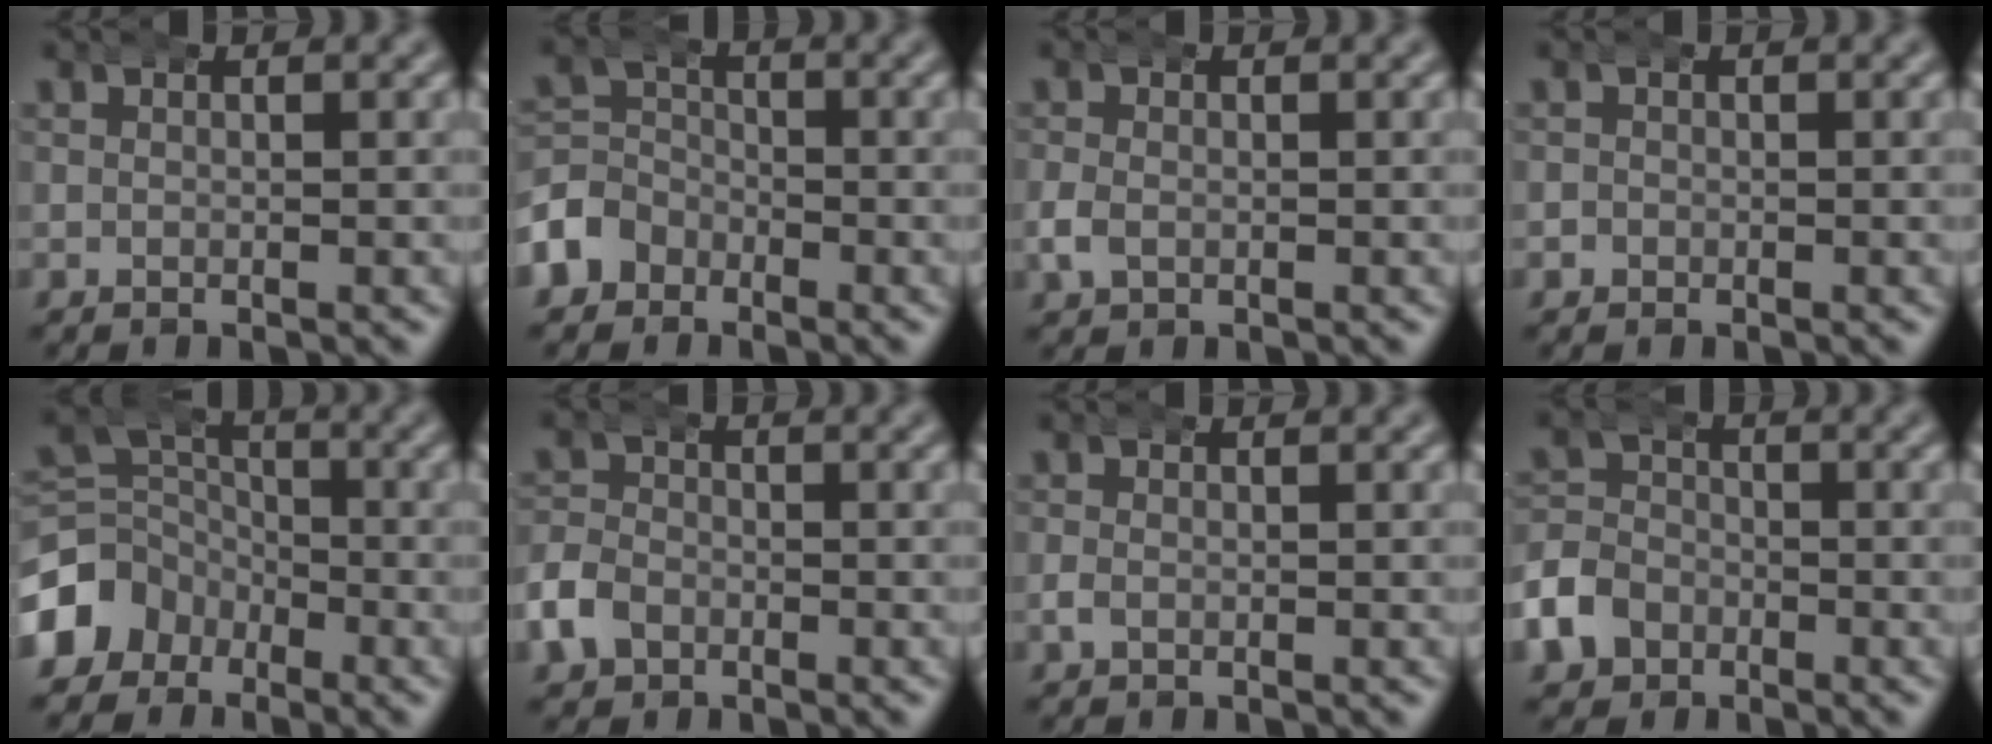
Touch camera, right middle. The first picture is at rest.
{"total": 4.6, "force": [-2.5, 3.8, 0.9], "torque": [-0.029, -0.012, -0.045]}
{"total": 1.6, "force": [-0.5, 1.3, 0.8], "torque": [-0.023, 0.002, -0.011]}
{"total": 0.9, "force": [-0.4, 0.8, -0.1], "torque": [-0.001, -0.002, -0.010]}
{"total": 7.1, "force": [-2.2, 6.4, 2.3], "torque": [-0.053, -0.022, -0.043]}
{"total": 3.4, "force": [-1.7, 2.8, 0.9], "torque": [-0.027, 0.001, -0.038]}
{"total": 0.8, "force": [-0.4, 0.6, 0.3], "torque": [-0.010, 0.002, -0.008]}
{"total": 4.7, "force": [-2.4, 3.9, 1.0], "torque": [-0.030, -0.010, -0.045]}